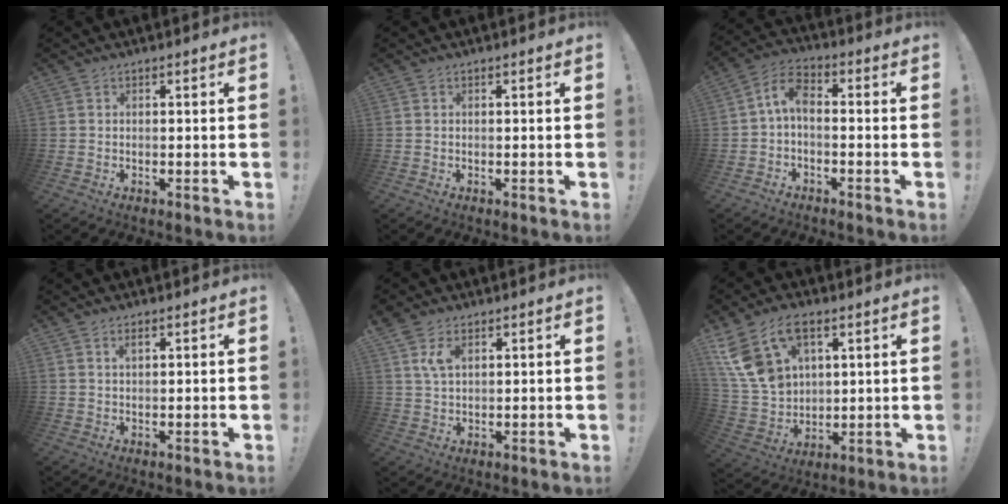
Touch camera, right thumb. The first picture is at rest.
{"total": 0.0}
{"total": 6.7, "force": [-0.5, 3.6, 5.7], "torque": [-0.112, 0.010, -0.006]}
{"total": 1.7, "force": [1.0, 0.6, 1.2], "torque": [-0.011, -0.004, 0.015]}
{"total": 6.7, "force": [3.5, 3.7, 4.3], "torque": [-0.073, -0.011, 0.067]}
{"total": 16.7, "force": [8.3, 10.6, 9.8], "torque": [-0.198, -0.042, 0.155]}